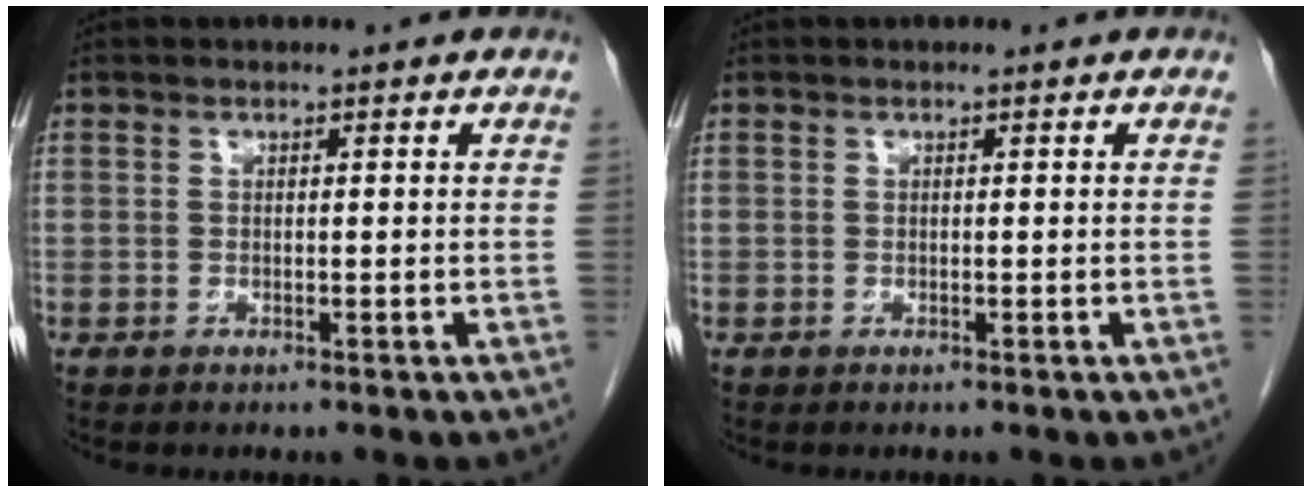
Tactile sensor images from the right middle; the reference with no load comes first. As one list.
[{"total": 0.0}]